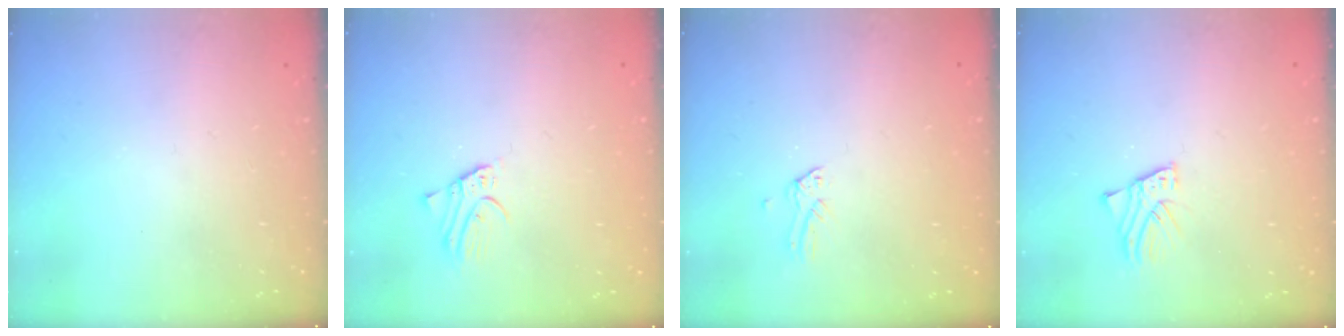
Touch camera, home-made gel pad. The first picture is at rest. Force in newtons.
{"total": 2.7, "press": 2.7, "slide": 0.3}
{"total": 0.0}
{"total": 2.0, "press": 2.0, "slide": 0.1}